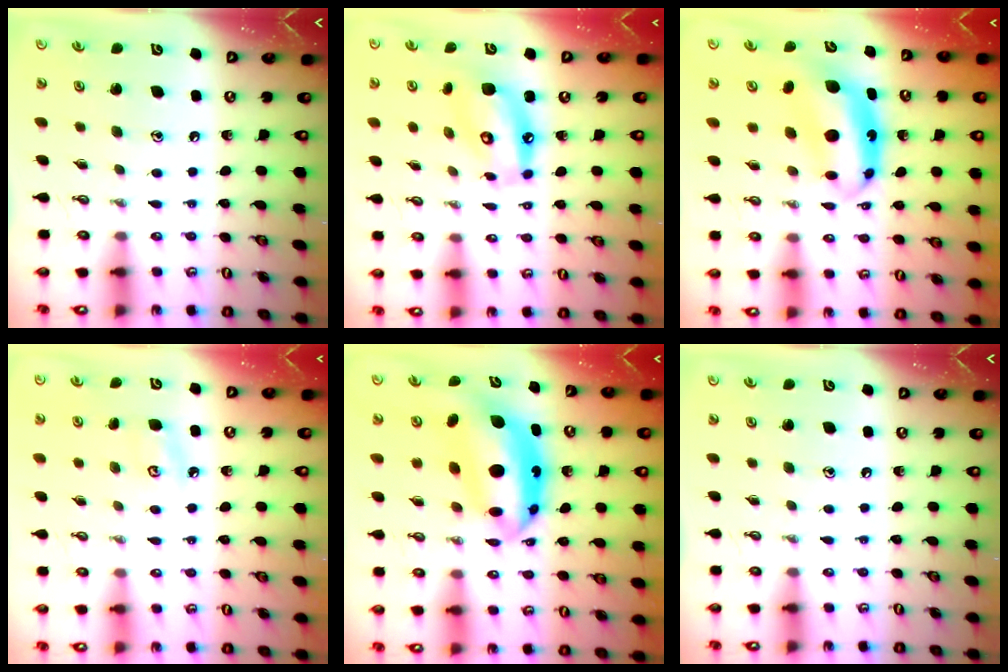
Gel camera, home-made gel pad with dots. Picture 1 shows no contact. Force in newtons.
{"total": 10.8, "press": 10.7, "slide": 1.1}
{"total": 7.7, "press": 7.7, "slide": 0.7}
{"total": 4.1, "press": 4.0, "slide": 0.7}
{"total": 11.9, "press": 11.9, "slide": 1.1}
{"total": 0.0}